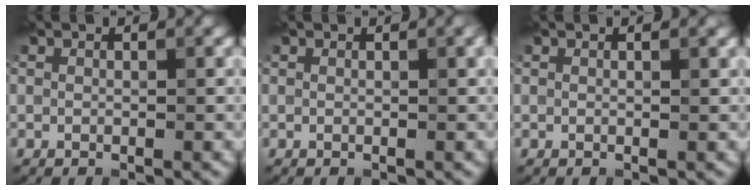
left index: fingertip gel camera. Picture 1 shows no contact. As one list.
[{"total": 1.1, "force": [0.5, 0.3, 1.0], "torque": [-0.009, 0.007, 0.005]}, {"total": 0.8, "force": [0.5, 0.2, 0.6], "torque": [-0.007, 0.004, 0.008]}]